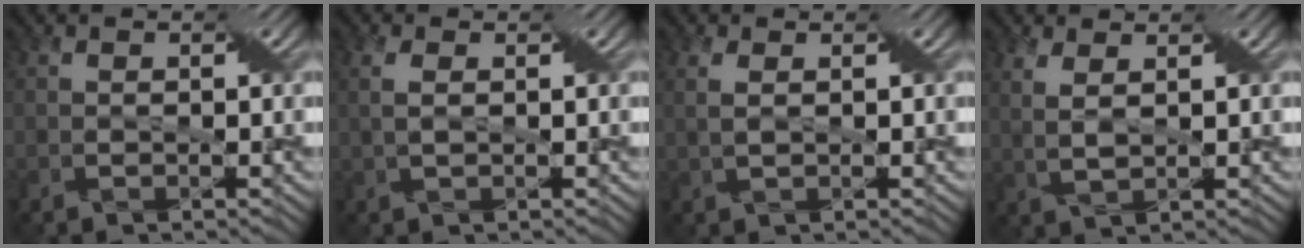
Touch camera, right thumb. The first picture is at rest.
{"total": 2.0, "force": [0.5, 0.7, 1.8], "torque": [-0.041, 0.001, 0.012]}
{"total": 1.9, "force": [0.7, 0.7, 1.6], "torque": [-0.038, 0.001, 0.017]}
{"total": 3.2, "force": [1.7, 0.9, 2.6], "torque": [-0.059, 0.002, 0.033]}